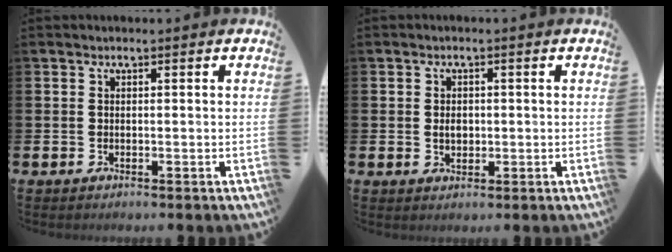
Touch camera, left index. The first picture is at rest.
{"total": 1.9, "force": [0.2, 1.4, 1.3], "torque": [-0.006, -0.001, -0.003]}